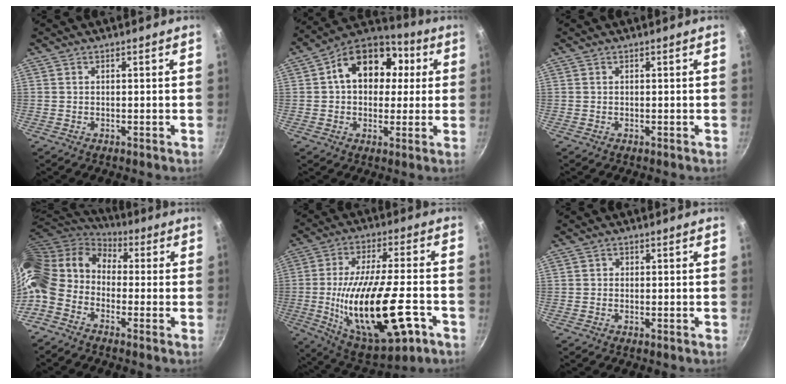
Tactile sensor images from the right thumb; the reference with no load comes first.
{"total": 16.1, "force": [3.2, 11.9, 10.3], "torque": [-0.125, 0.027, 0.034]}
{"total": 0.0}
{"total": 16.7, "force": [-1.6, 11.6, 11.9], "torque": [-0.230, 0.039, -0.061]}
{"total": 22.7, "force": [-4.4, 7.5, 21.0], "torque": [-0.400, 0.006, -0.078]}
{"total": 0.7, "force": [-0.1, 0.6, 0.1], "torque": [0.001, 0.003, -0.004]}